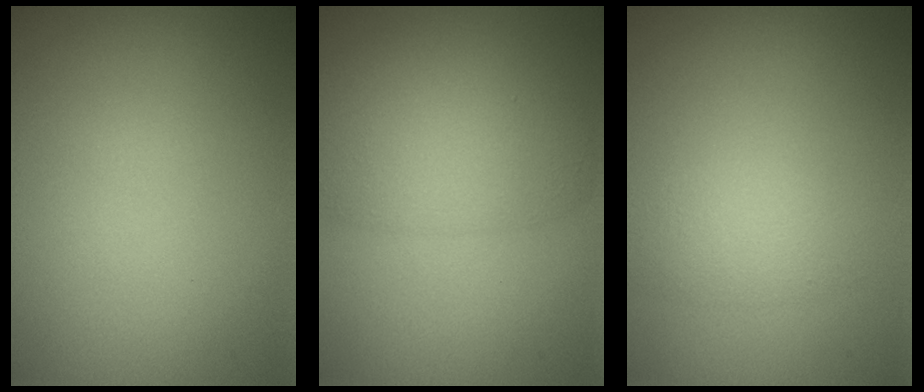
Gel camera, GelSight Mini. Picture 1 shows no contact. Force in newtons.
{"total": 5.2, "press": 5.2, "slide": 0.2}
{"total": 2.2, "press": 2.2, "slide": 0.1}